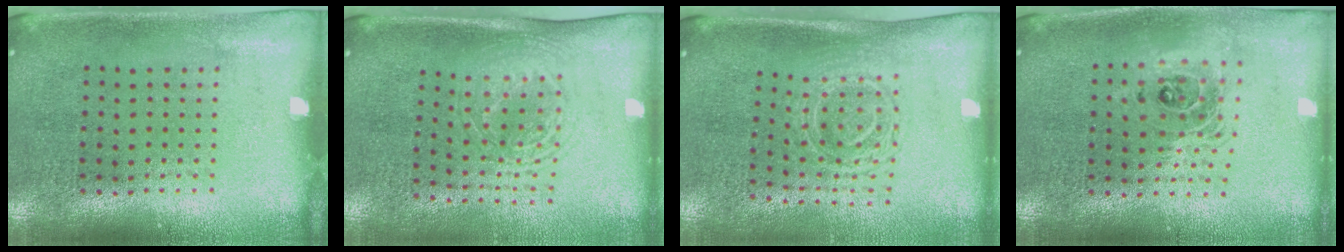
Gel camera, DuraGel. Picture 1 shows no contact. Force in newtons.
{"total": 1.7, "press": 1.3, "slide": 1.0}
{"total": 1.7, "press": 1.3, "slide": 1.1}
{"total": 1.7, "press": 1.4, "slide": 1.0}